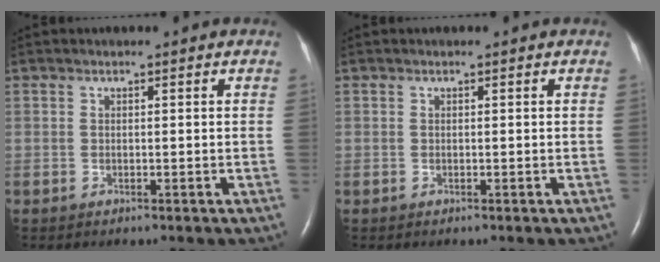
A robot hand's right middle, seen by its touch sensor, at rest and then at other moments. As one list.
[{"total": 0.0}]